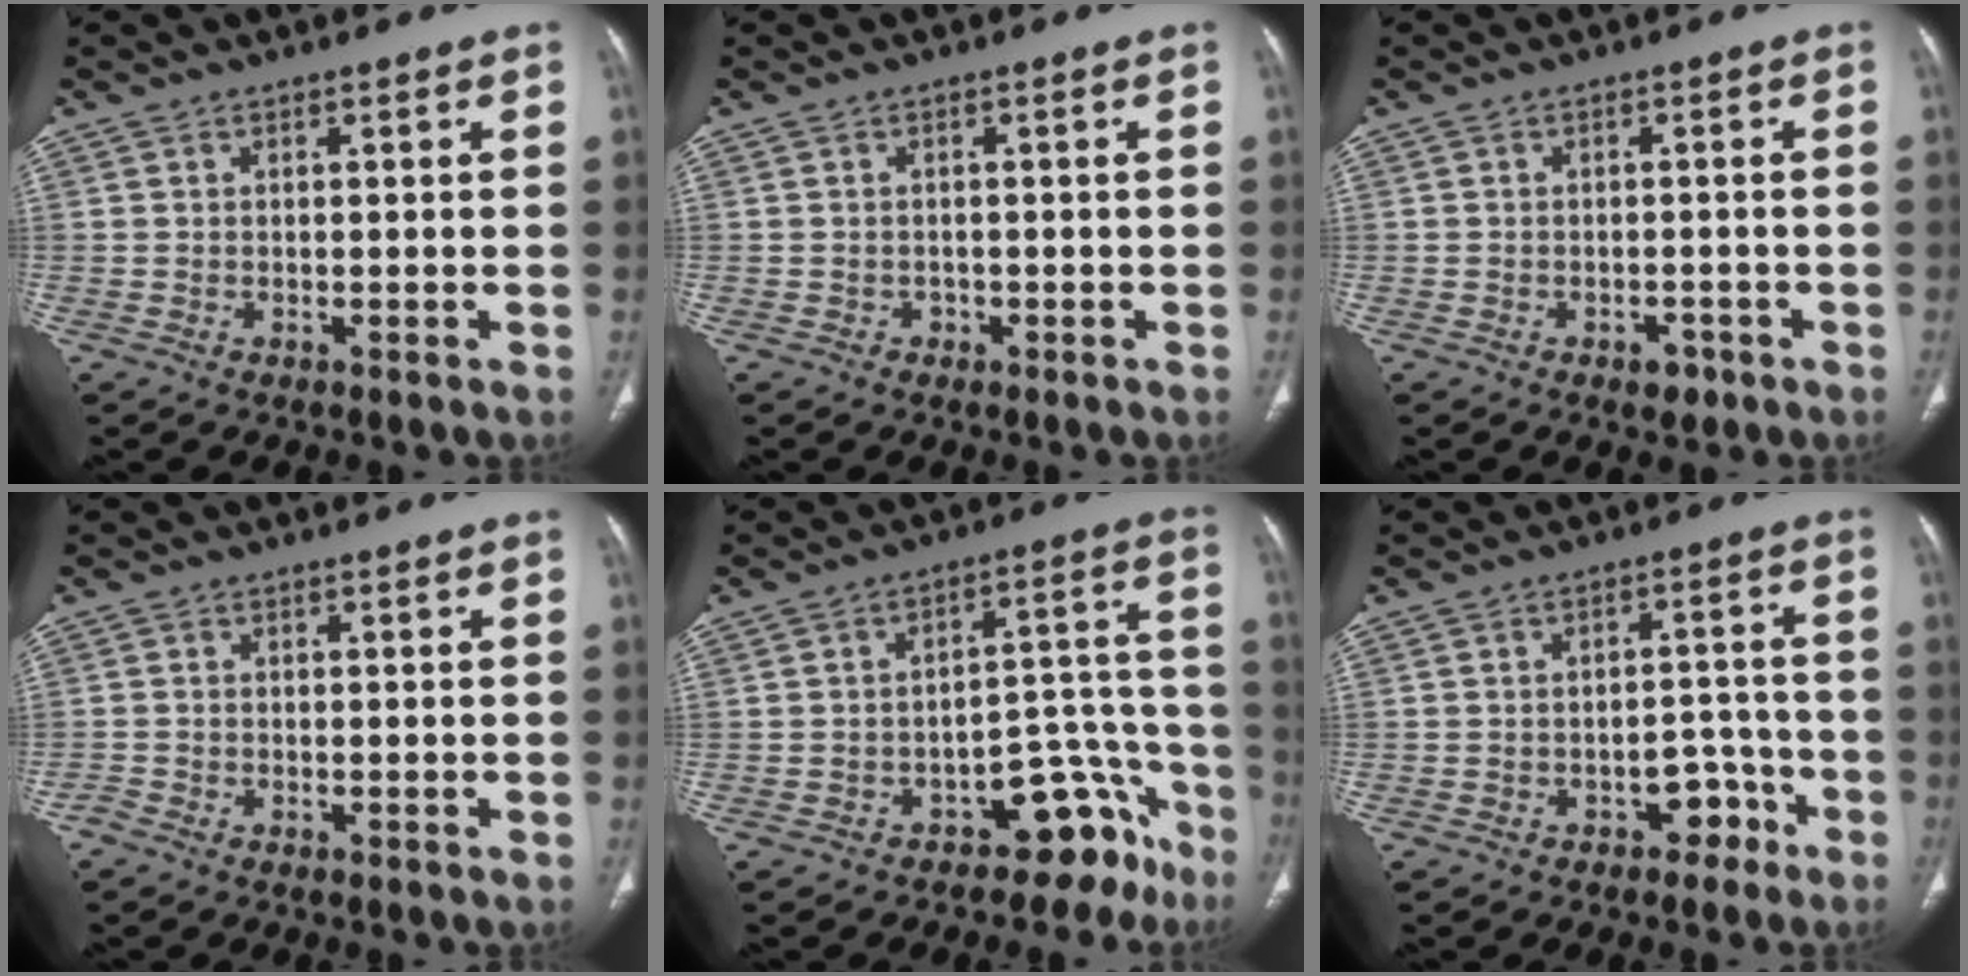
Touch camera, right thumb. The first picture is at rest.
{"total": 0.9, "force": [-0.5, 0.8, 0.1], "torque": [0.002, 0.004, -0.010]}
{"total": 2.5, "force": [-1.5, 1.6, 1.2], "torque": [-0.007, 0.005, -0.015]}
{"total": 1.2, "force": [-1.1, 0.5, 0.4], "torque": [-0.012, -0.002, -0.025]}
{"total": 11.0, "force": [-7.8, 5.8, 5.1], "torque": [-0.008, 0.120, -0.112]}
{"total": 5.5, "force": [-3.3, 3.6, 2.5], "torque": [-0.007, 0.046, -0.043]}